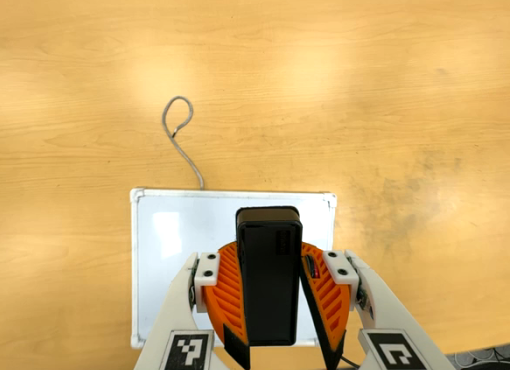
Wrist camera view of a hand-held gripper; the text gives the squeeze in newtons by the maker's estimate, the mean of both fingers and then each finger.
{"total": 8.7, "left": 8.4, "right": 8.9}